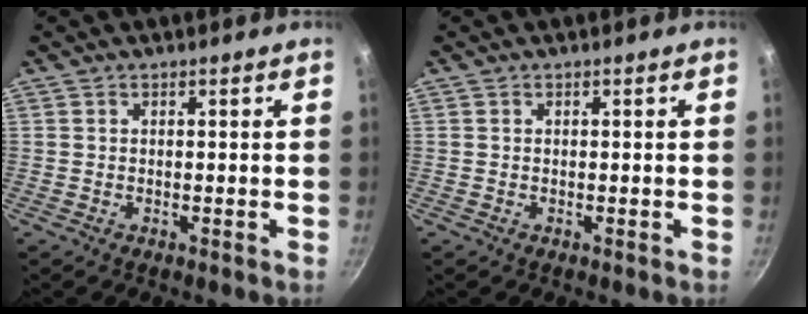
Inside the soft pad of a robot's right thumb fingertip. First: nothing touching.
{"total": 0.0}